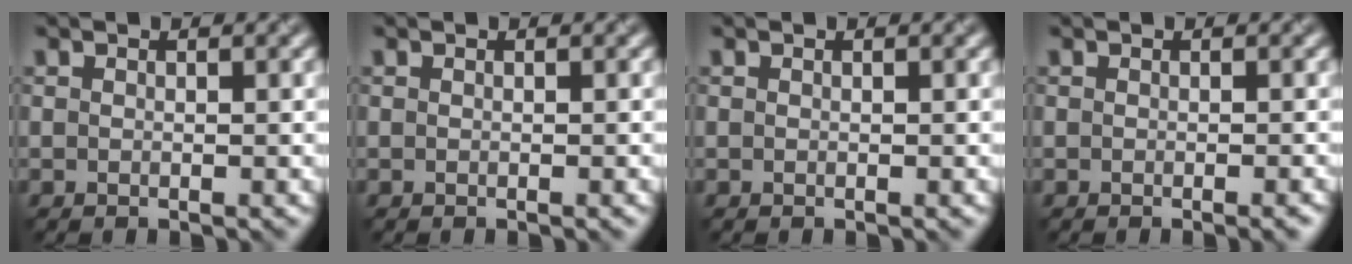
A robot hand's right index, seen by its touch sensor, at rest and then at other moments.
{"total": 0.0}
{"total": 0.0}
{"total": 1.0, "force": [-0.4, 0.2, 0.8], "torque": [-0.009, -0.002, -0.008]}